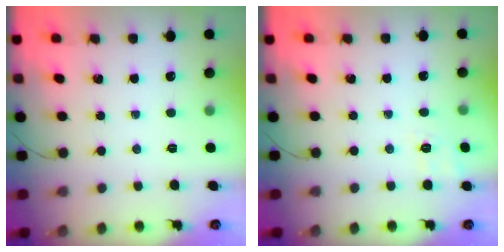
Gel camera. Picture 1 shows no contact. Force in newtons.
{"total": 3.3, "press": 2.6, "slide": 2.2}